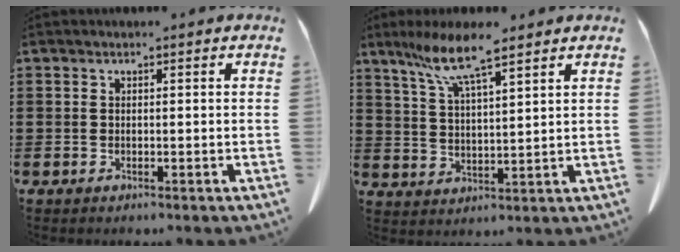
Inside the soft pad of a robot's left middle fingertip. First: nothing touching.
{"total": 8.2, "force": [6.0, 0.8, 5.6], "torque": [-0.132, -0.013, 0.102]}